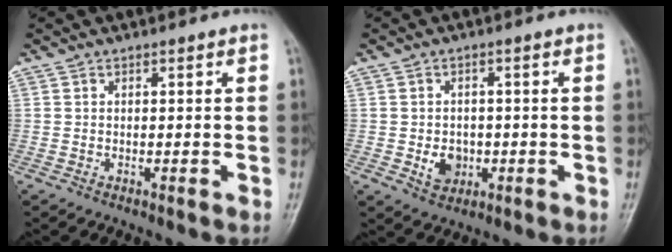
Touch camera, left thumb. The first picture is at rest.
{"total": 4.7, "force": [-1.0, 3.8, 2.6], "torque": [-0.023, 0.004, -0.010]}